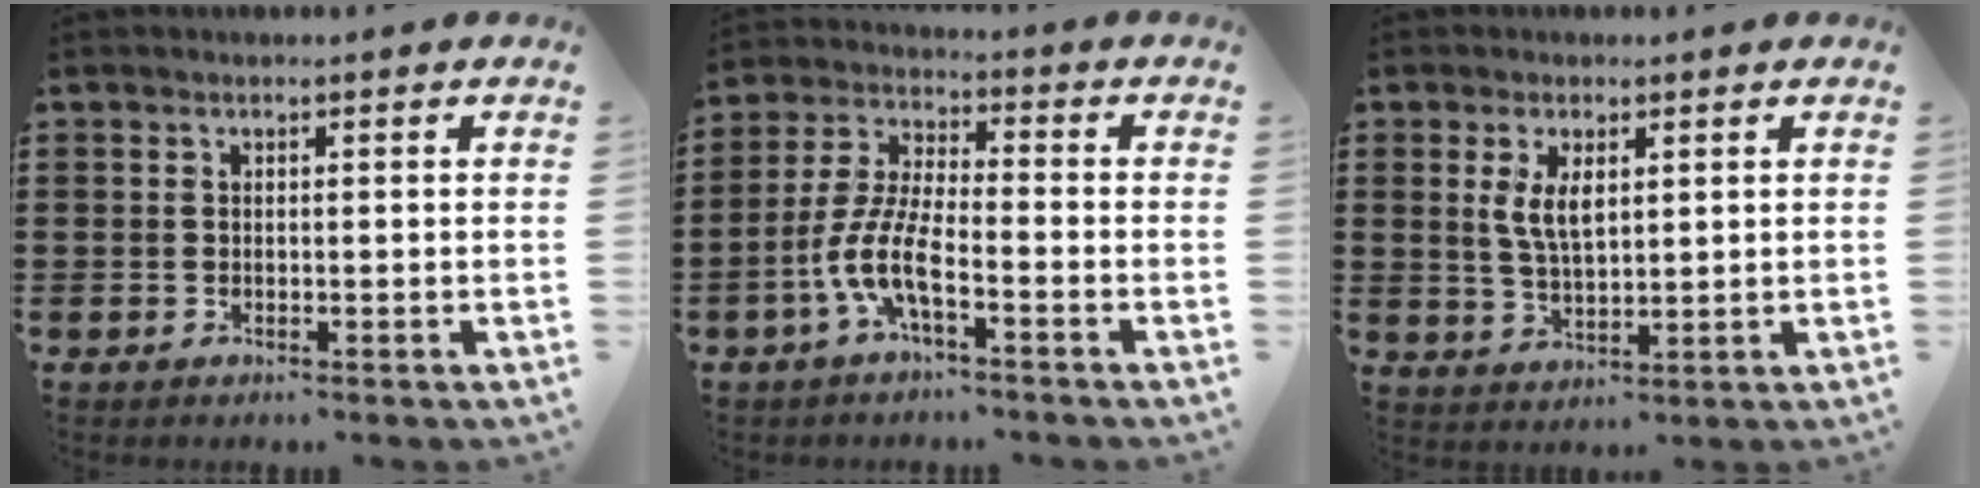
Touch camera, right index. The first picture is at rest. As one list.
[{"total": 7.6, "force": [-3.9, 1.8, 6.3], "torque": [-0.157, -0.013, -0.082]}, {"total": 4.8, "force": [1.4, 2.1, 4.1], "torque": [-0.086, 0.006, 0.023]}]